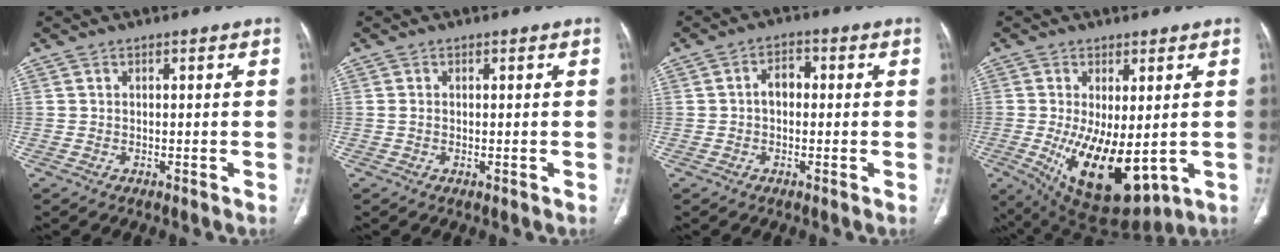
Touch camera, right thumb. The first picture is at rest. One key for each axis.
{"total": 0.9, "fx": -0.1, "fy": 0.4, "fz": 0.8, "tx": -0.022, "ty": -0.002, "tz": -0.002}
{"total": 3.6, "fx": -0.1, "fy": 2.6, "fz": 2.6, "tx": -0.031, "ty": 0.017, "tz": -0.008}
{"total": 15.0, "fx": -2.2, "fy": 6.8, "fz": 13.2, "tx": -0.215, "ty": -0.030, "tz": -0.008}